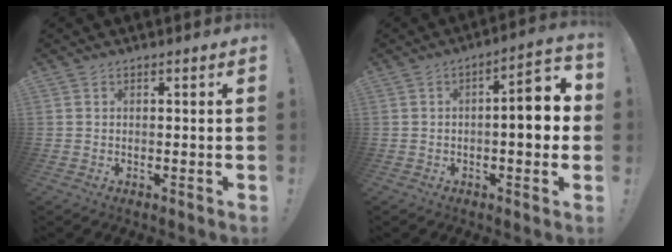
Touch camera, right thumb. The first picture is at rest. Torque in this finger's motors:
{"motor_torque": [0.21, 0.00, 0.13, 0.34, 0.12]}